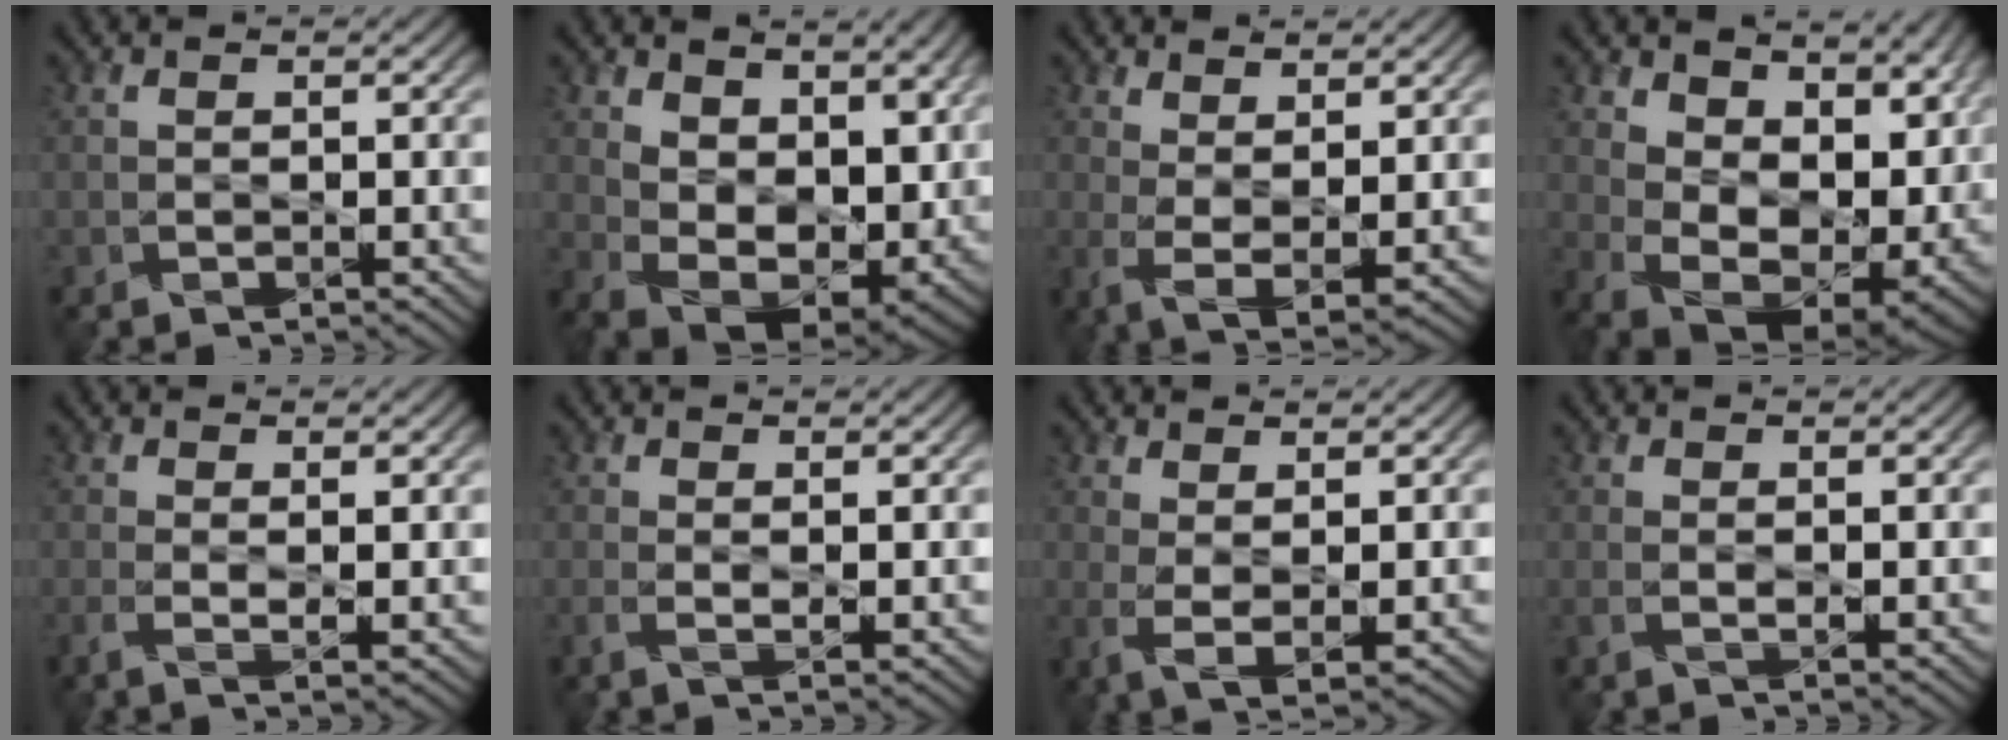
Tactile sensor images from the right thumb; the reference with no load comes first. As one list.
[{"total": 12.7, "force": [3.8, 7.8, 9.3], "torque": [-0.182, -0.018, 0.080]}, {"total": 4.6, "force": [1.8, 1.4, 4.0], "torque": [-0.094, -0.010, 0.036]}, {"total": 14.9, "force": [4.5, 8.7, 11.3], "torque": [-0.196, -0.010, 0.097]}, {"total": 3.0, "force": [0.0, 0.6, 3.0], "torque": [-0.064, -0.003, -0.004]}, {"total": 2.2, "force": [0.2, 0.5, 2.2], "torque": [-0.049, -0.003, 0.000]}, {"total": 3.4, "force": [0.9, 0.8, 3.2], "torque": [-0.075, -0.005, 0.017]}, {"total": 1.6, "force": [0.2, 0.3, 1.5], "torque": [-0.033, 0.000, 0.001]}]